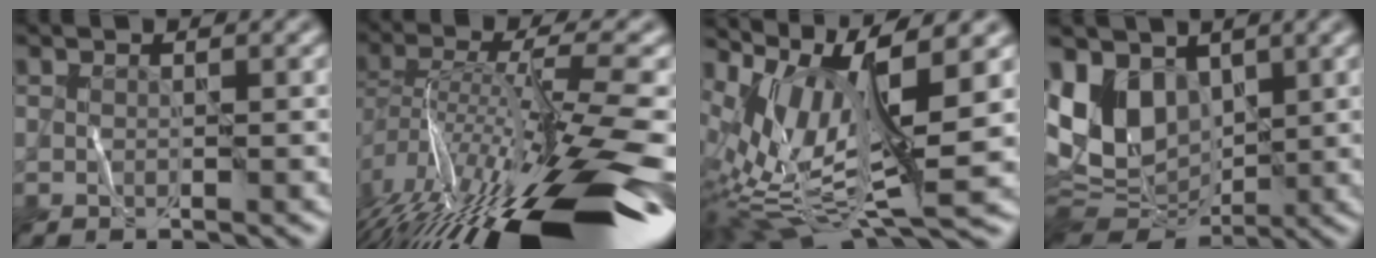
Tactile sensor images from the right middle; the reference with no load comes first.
{"total": 16.1, "force": [-8.1, 4.0, 13.3], "torque": [-0.264, 0.019, -0.135]}
{"total": 11.3, "force": [1.1, 3.6, 10.7], "torque": [-0.232, 0.001, 0.054]}
{"total": 8.9, "force": [2.2, 6.1, 6.1], "torque": [-0.151, -0.006, 0.052]}